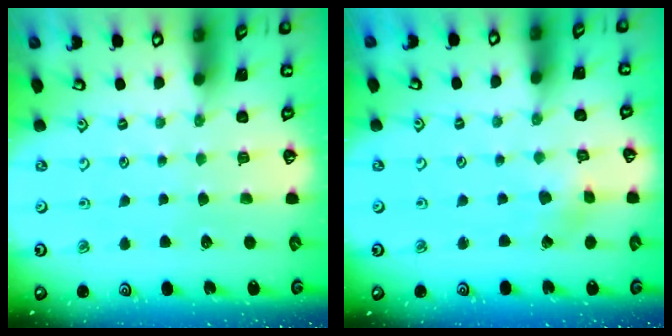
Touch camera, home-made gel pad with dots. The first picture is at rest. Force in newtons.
{"total": 2.3, "press": 2.3, "slide": 0.2}